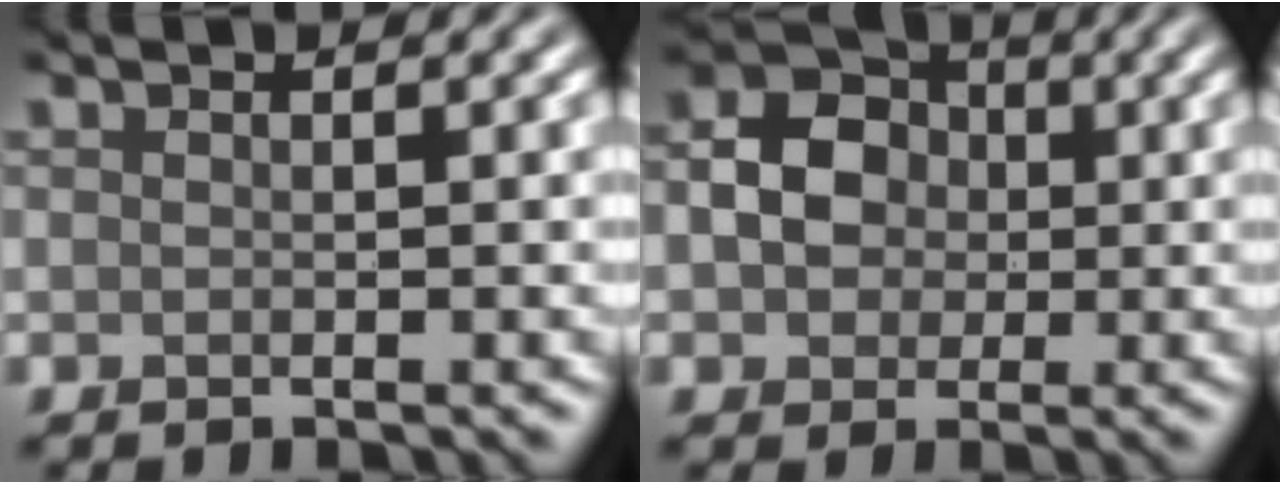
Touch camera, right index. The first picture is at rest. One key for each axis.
{"total": 5.3, "fx": 0.0, "fy": 4.3, "fz": 3.1, "tx": -0.049, "ty": 0.011, "tz": -0.013}